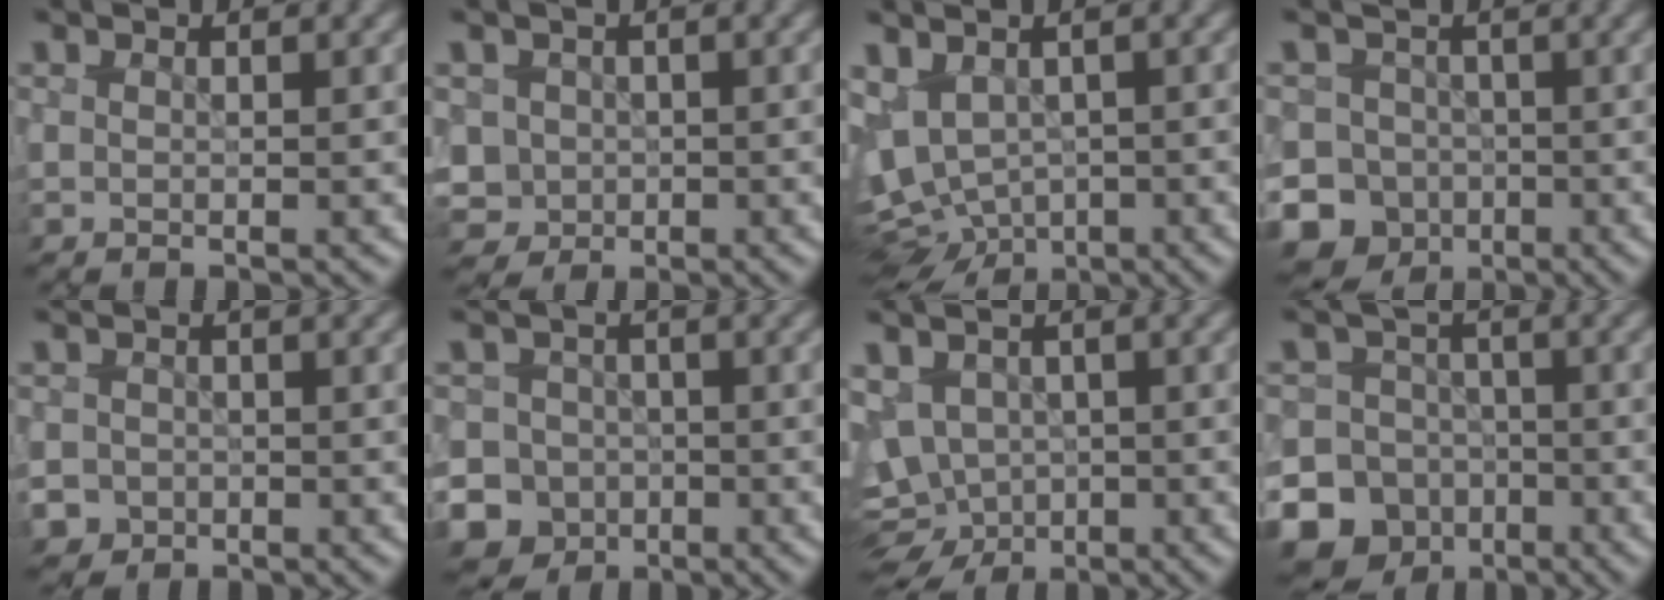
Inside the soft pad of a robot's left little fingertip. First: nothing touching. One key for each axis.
{"total": 2.0, "fx": 0.1, "fy": 2.0, "fz": -0.2, "tx": 0.009, "ty": 0.010, "tz": 0.013}
{"total": 5.8, "fx": -3.0, "fy": 3.8, "fz": 3.2, "tx": -0.061, "ty": -0.016, "tz": -0.037}
{"total": 10.7, "fx": -5.7, "fy": 8.8, "fz": 2.0, "tx": -0.028, "ty": -0.024, "tz": -0.103}
{"total": 3.7, "fx": -2.4, "fy": 2.9, "fz": 0.5, "tx": 0.010, "ty": -0.004, "tz": -0.041}
{"total": 10.7, "fx": -5.6, "fy": 9.0, "fz": 1.6, "tx": -0.031, "ty": -0.018, "tz": -0.114}
{"total": 5.8, "fx": -1.6, "fy": 4.7, "fz": 2.8, "tx": -0.045, "ty": -0.011, "tz": -0.010}
{"total": 14.7, "fx": -8.6, "fy": 11.7, "fz": 2.5, "tx": -0.056, "ty": -0.048, "tz": -0.149}